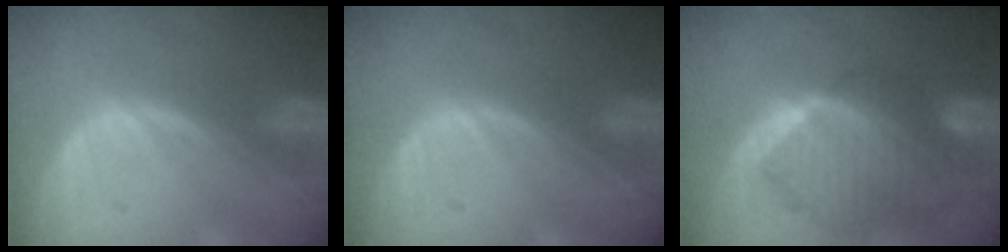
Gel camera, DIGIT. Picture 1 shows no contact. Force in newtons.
{"total": 0.0}
{"total": 10.3, "press": 9.0, "slide": 5.1}